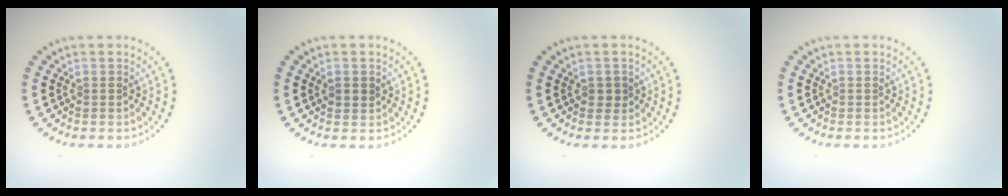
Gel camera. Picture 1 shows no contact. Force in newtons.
{"total": 1.2, "press": 1.1, "slide": 0.4}
{"total": 1.1, "press": 1.1, "slide": 0.3}
{"total": 0.0}